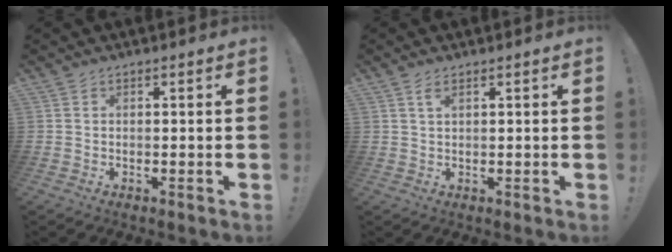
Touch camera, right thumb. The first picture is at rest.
{"total": 2.0, "force": [1.1, 0.8, 1.5], "torque": [-0.028, 0.000, 0.018]}